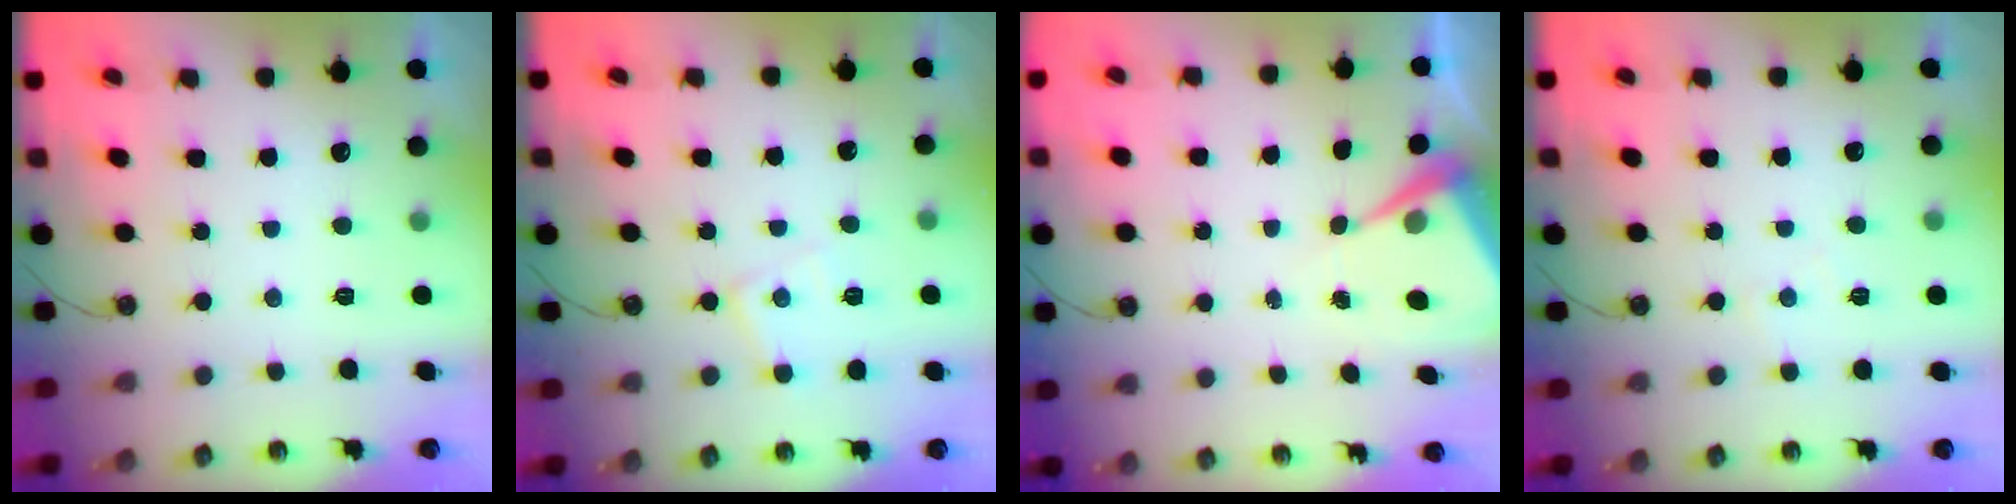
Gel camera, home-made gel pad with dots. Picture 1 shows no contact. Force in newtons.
{"total": 7.1, "press": 7.1, "slide": 0.5}
{"total": 7.8, "press": 7.7, "slide": 0.7}
{"total": 3.0, "press": 3.0, "slide": 0.5}